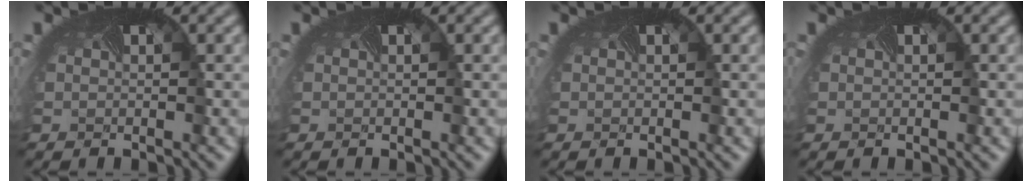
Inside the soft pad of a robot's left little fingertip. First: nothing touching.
{"total": 0.0}
{"total": 0.0}
{"total": 0.0}